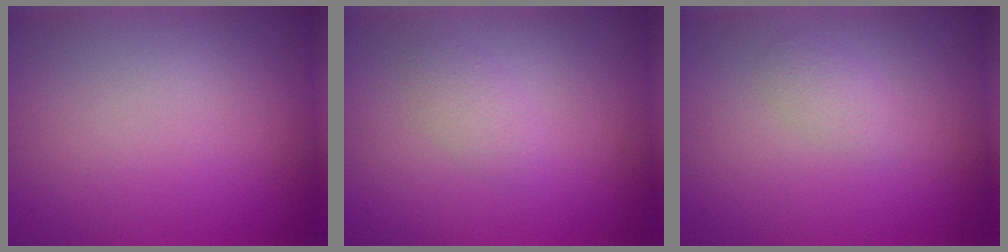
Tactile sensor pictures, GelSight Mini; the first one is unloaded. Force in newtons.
{"total": 1.2, "press": 1.2, "slide": 0.0}
{"total": 1.1, "press": 1.1, "slide": 0.1}